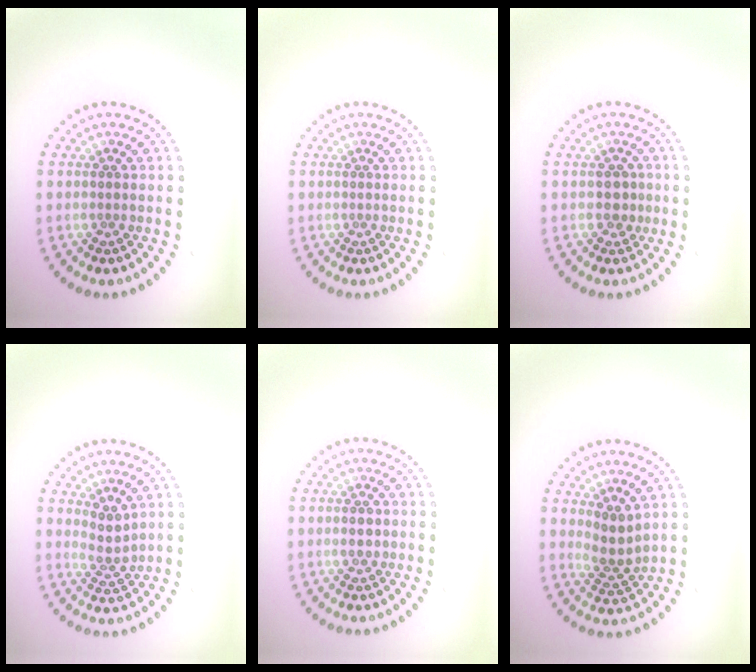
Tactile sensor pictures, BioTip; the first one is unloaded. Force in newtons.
{"total": 0.0}
{"total": 1.5, "press": 1.3, "slide": 0.7}
{"total": 2.2, "press": 1.6, "slide": 1.5}
{"total": 1.0, "press": 1.0, "slide": 0.1}
{"total": 2.6, "press": 2.1, "slide": 1.6}